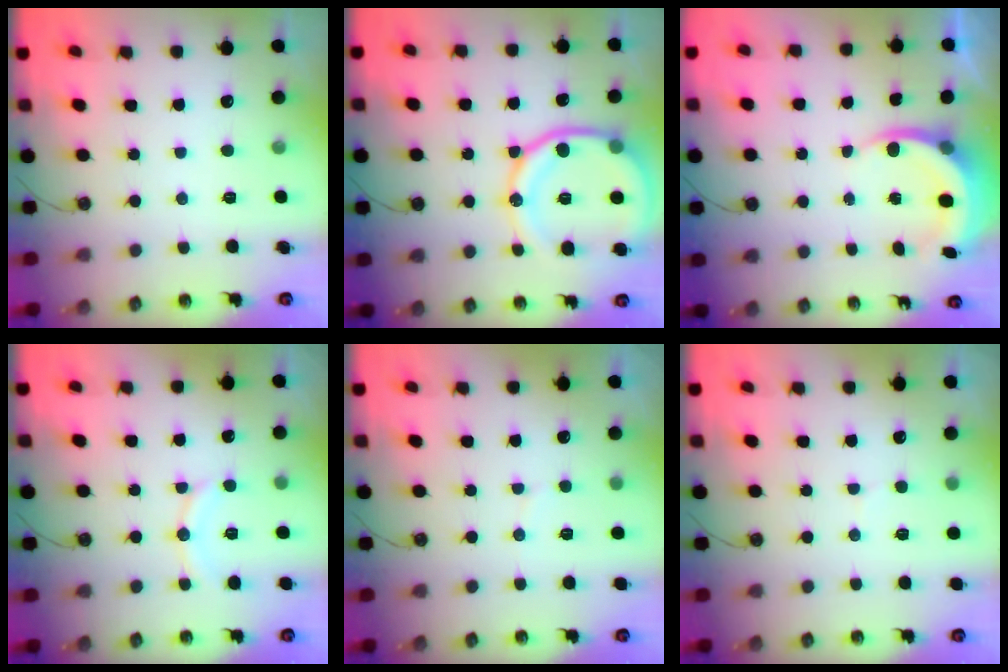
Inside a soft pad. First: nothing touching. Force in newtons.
{"total": 18.5, "press": 18.4, "slide": 1.9}
{"total": 5.6, "press": 5.5, "slide": 1.2}
{"total": 9.6, "press": 9.5, "slide": 1.0}
{"total": 2.9, "press": 2.6, "slide": 1.2}
{"total": 3.4, "press": 3.3, "slide": 0.8}